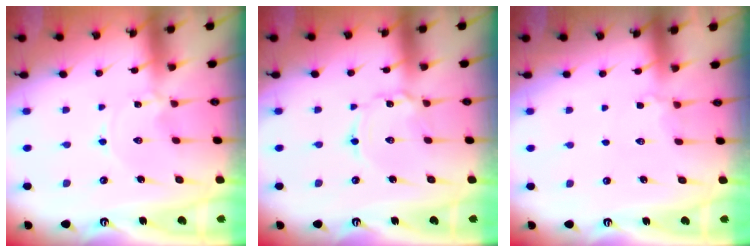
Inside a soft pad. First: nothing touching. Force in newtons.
{"total": 2.2, "press": 2.2, "slide": 0.3}
{"total": 4.4, "press": 4.2, "slide": 1.2}